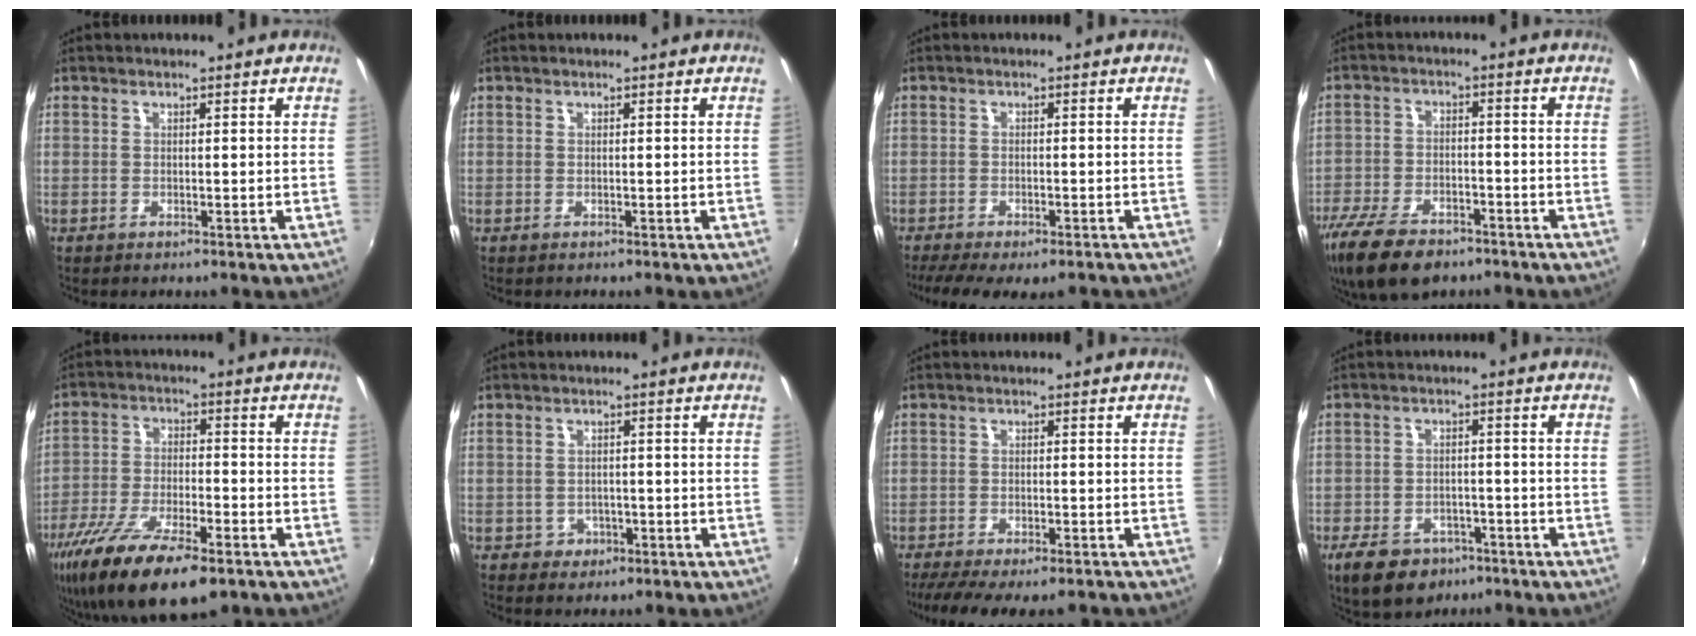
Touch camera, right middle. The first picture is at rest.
{"total": 0.0}
{"total": 10.1, "force": [-7.8, 3.0, 5.7], "torque": [-0.128, -0.041, -0.121]}
{"total": 14.7, "force": [-10.5, 6.6, 7.8], "torque": [-0.191, -0.036, -0.187]}
{"total": 17.7, "force": [-11.7, 5.5, 12.0], "torque": [-0.242, -0.053, -0.207]}
{"total": 3.3, "force": [-1.4, 2.9, 0.6], "torque": [-0.019, 0.002, -0.019]}
{"total": 12.1, "force": [-9.8, 2.9, 6.4], "torque": [-0.136, -0.041, -0.151]}
{"total": 10.7, "force": [-6.8, 6.8, 4.8], "torque": [-0.121, -0.004, -0.101]}